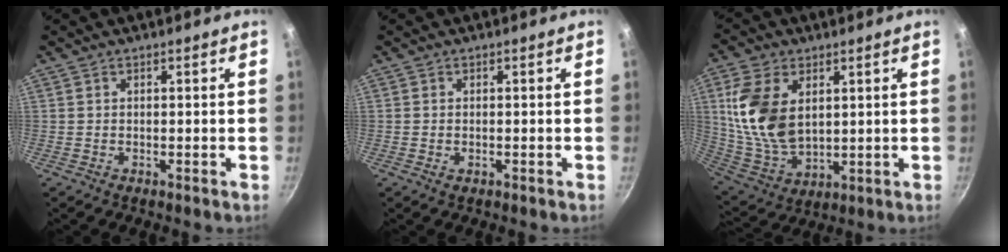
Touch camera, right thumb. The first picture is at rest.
{"total": 0.6, "force": [-0.2, 0.4, 0.4], "torque": [-0.007, 0.000, -0.003]}
{"total": 15.5, "force": [3.9, 9.7, 11.5], "torque": [-0.212, -0.023, 0.090]}